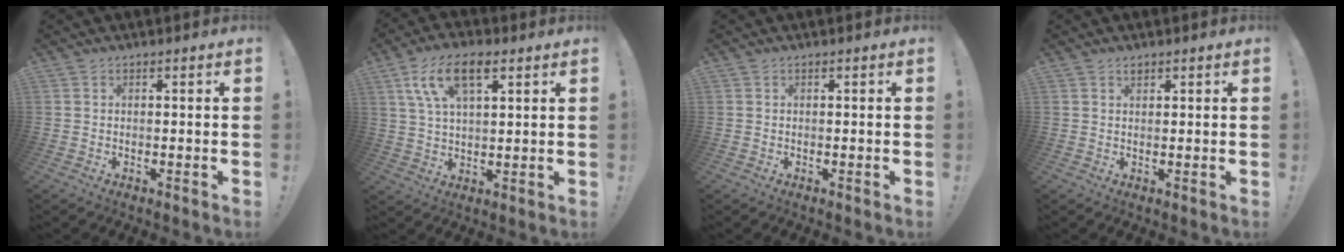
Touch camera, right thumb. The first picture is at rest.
{"total": 11.9, "force": [5.5, 5.7, 8.9], "torque": [-0.156, 0.002, 0.104]}
{"total": 0.0}
{"total": 1.2, "force": [1.1, 0.4, 0.2], "torque": [0.004, -0.002, 0.019]}